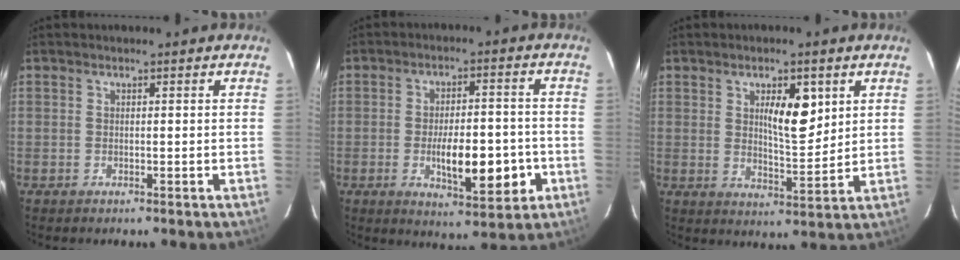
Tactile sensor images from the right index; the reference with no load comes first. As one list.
[{"total": 11.6, "force": [-3.2, 3.9, 10.5], "torque": [-0.164, 0.004, -0.044]}, {"total": 7.8, "force": [2.8, 2.6, 6.8], "torque": [-0.110, -0.001, 0.049]}]